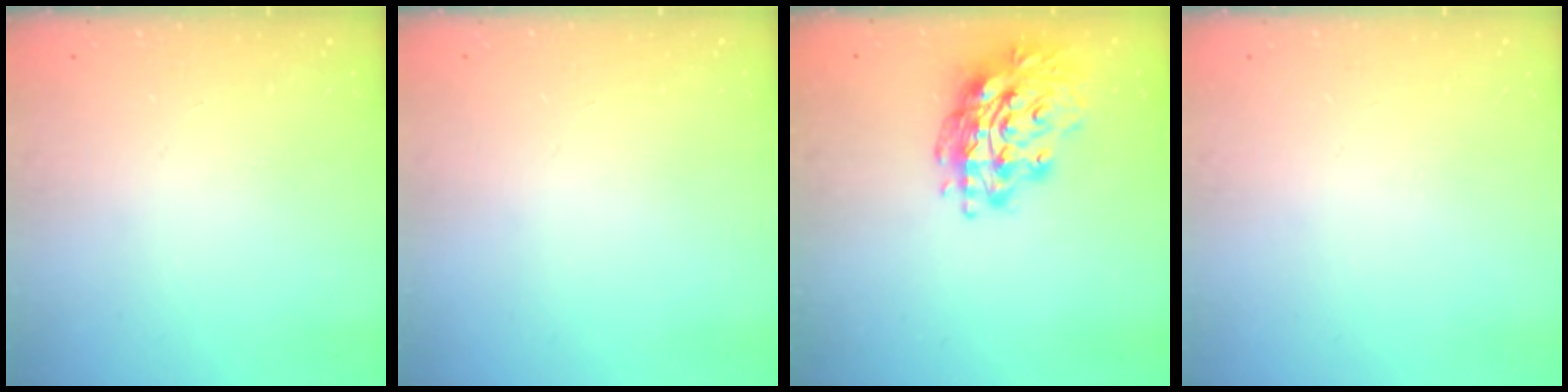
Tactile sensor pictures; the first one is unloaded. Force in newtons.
{"total": 0.0}
{"total": 17.4, "press": 17.3, "slide": 1.8}
{"total": 0.0}